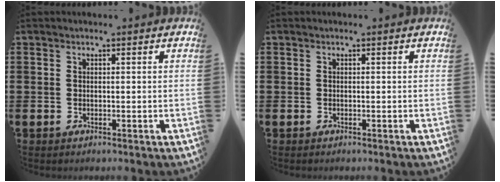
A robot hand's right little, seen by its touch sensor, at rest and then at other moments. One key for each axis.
{"total": 0.0}